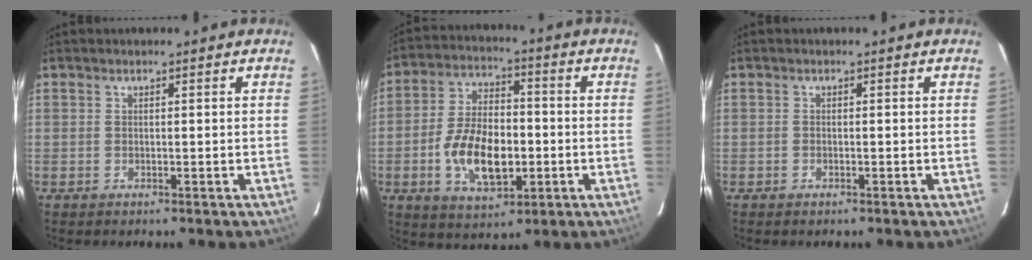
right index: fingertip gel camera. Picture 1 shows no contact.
{"total": 13.3, "force": [-3.3, 7.1, 10.8], "torque": [-0.214, 0.008, -0.052]}
{"total": 0.6, "force": [-0.5, 0.3, 0.1], "torque": [-0.004, 0.001, -0.011]}